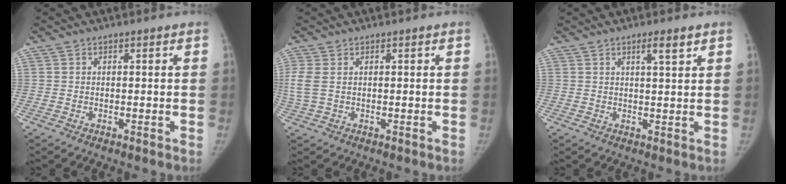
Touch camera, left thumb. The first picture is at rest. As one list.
[{"total": 4.0, "force": [0.7, 2.5, 3.1], "torque": [-0.107, 0.008, 0.019]}, {"total": 3.1, "force": [1.9, 0.3, 2.5], "torque": [-0.037, -0.013, 0.031]}]